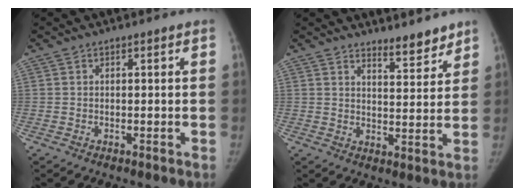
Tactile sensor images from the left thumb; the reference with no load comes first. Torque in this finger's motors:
{"motor_torque": [-0.20, 0.02, 0.25, 0.02, 0.02]}